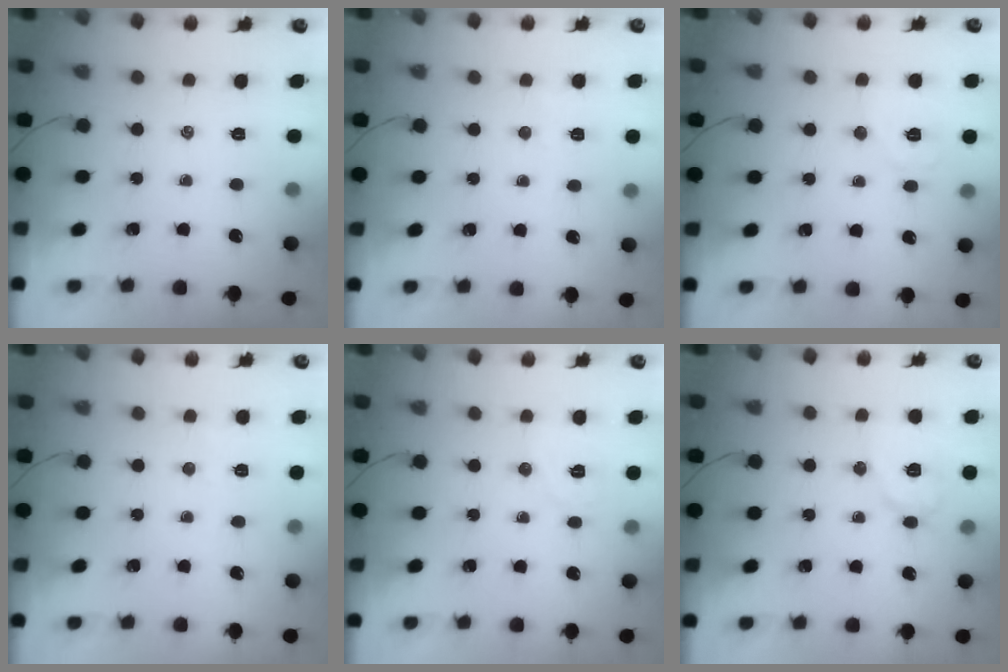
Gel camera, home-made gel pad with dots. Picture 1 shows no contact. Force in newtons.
{"total": 2.4, "press": 2.3, "slide": 0.6}
{"total": 6.9, "press": 6.8, "slide": 1.0}
{"total": 2.4, "press": 2.3, "slide": 0.6}
{"total": 5.7, "press": 5.6, "slide": 0.9}
{"total": 8.9, "press": 8.9, "slide": 0.7}